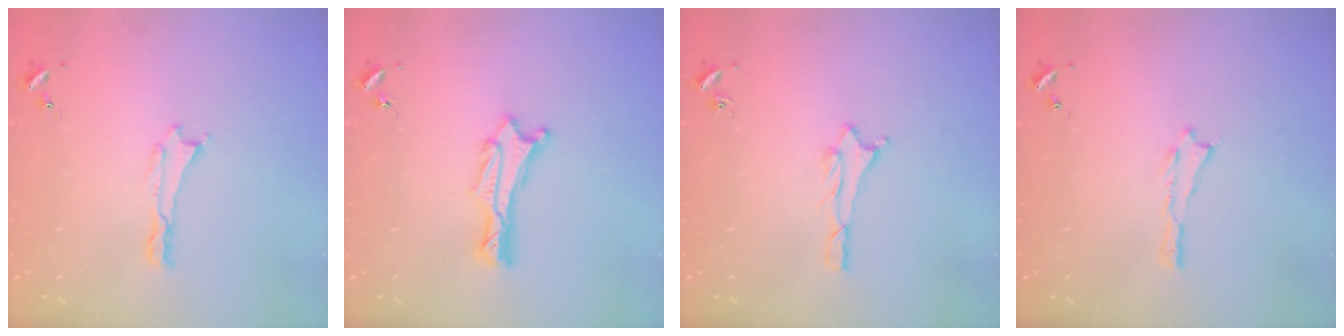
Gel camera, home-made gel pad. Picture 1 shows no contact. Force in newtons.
{"total": 1.3, "press": 1.3, "slide": 0.1}
{"total": 1.1, "press": 1.1, "slide": 0.1}
{"total": 0.0}